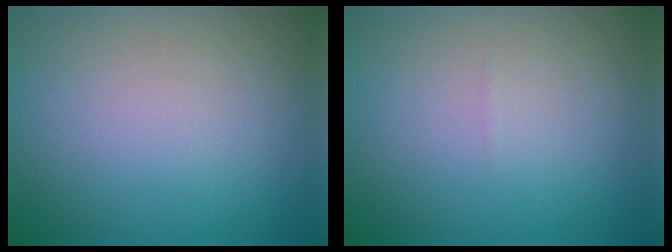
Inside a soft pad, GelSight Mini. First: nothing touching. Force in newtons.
{"total": 0.0}